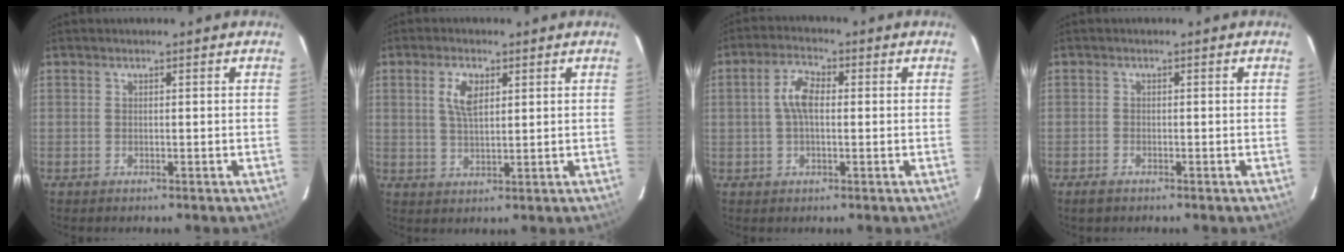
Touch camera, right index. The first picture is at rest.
{"total": 5.4, "force": [1.7, 3.2, 4.1], "torque": [-0.071, 0.011, 0.034]}
{"total": 5.2, "force": [0.3, 2.5, 4.6], "torque": [-0.092, 0.014, 0.005]}
{"total": 1.6, "force": [-1.2, 0.7, 0.7], "torque": [-0.015, -0.003, -0.024]}